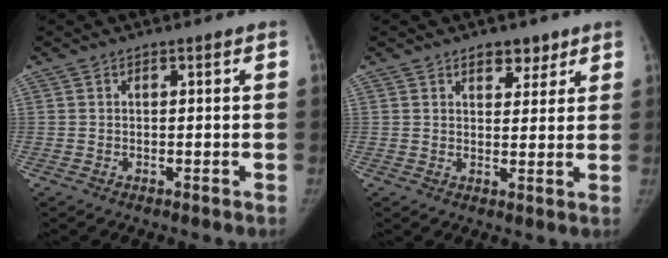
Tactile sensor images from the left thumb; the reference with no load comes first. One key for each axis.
{"total": 4.4, "fx": 2.9, "fy": 2.6, "fz": 2.0, "tx": 0.000, "ty": -0.017, "tz": 0.044}